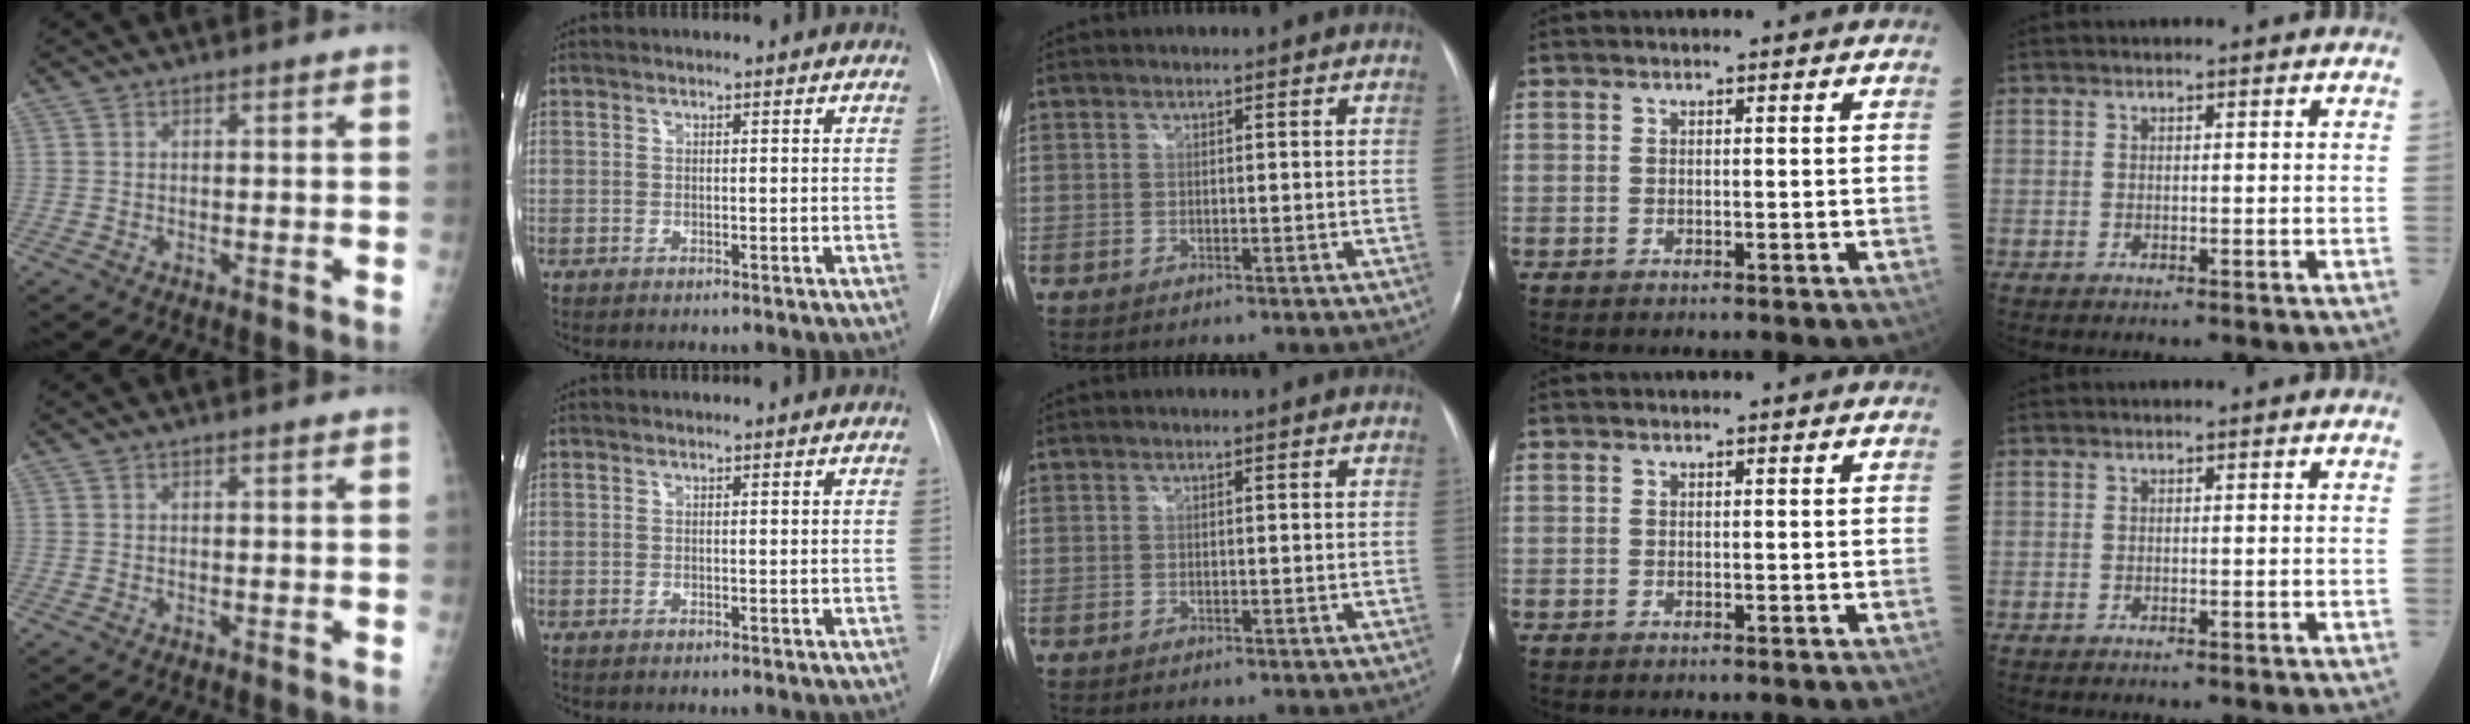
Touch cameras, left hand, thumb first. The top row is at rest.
{}